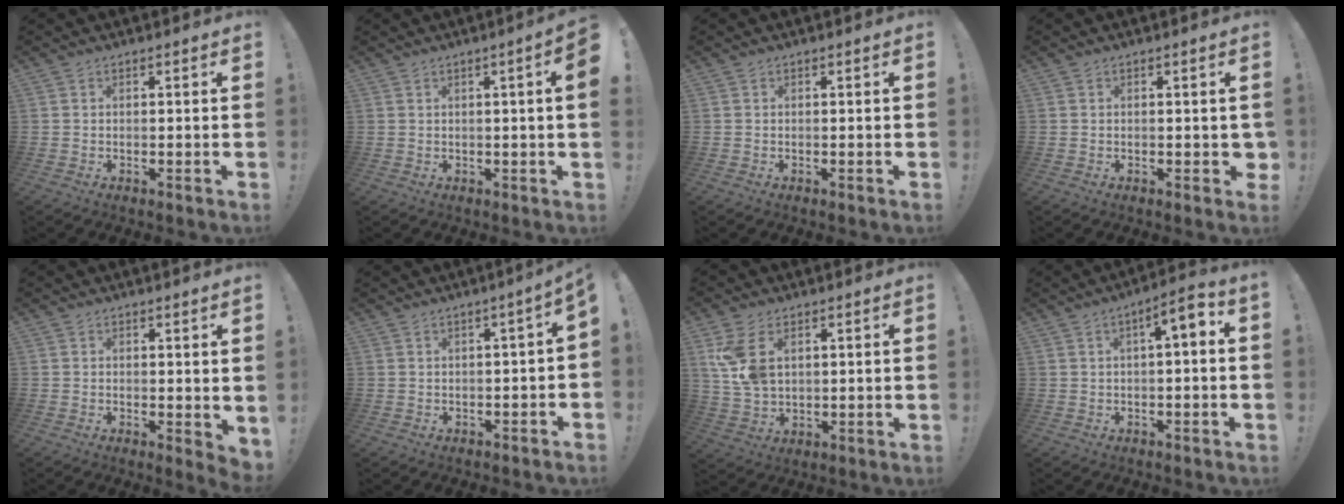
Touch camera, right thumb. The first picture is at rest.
{"total": 4.2, "force": [0.6, -0.5, 4.1], "torque": [-0.058, -0.010, 0.007]}
{"total": 0.0}
{"total": 1.3, "force": [-0.2, 0.9, 1.0], "torque": [-0.013, 0.001, -0.003]}
{"total": 2.4, "force": [1.6, 1.4, 1.0], "torque": [-0.001, -0.008, 0.030]}
{"total": 2.4, "force": [-0.4, 0.1, 2.3], "torque": [-0.037, -0.003, -0.006]}
{"total": 9.9, "force": [3.7, 6.0, 6.9], "torque": [-0.130, -0.012, 0.069]}
{"total": 5.4, "force": [0.3, 0.7, 5.3], "torque": [-0.080, -0.004, -0.001]}